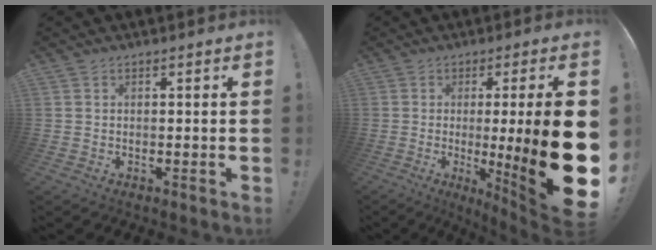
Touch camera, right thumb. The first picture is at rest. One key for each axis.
{"total": 20.9, "fx": -1.6, "fy": 0.5, "fz": 20.8, "tx": -0.306, "ty": -0.022, "tz": -0.016}